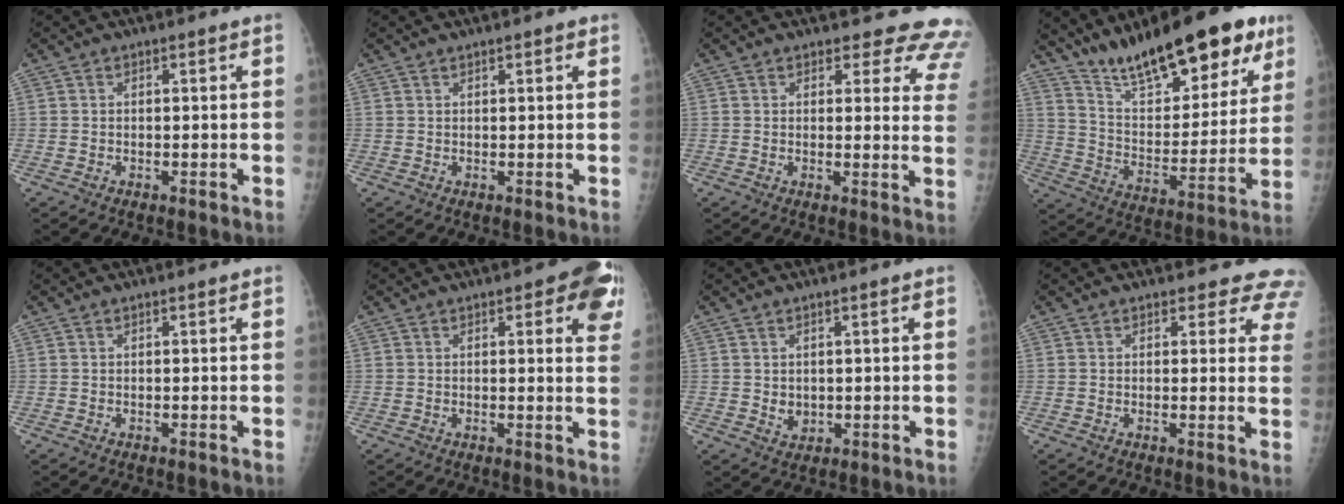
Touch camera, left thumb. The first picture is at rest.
{"total": 1.1, "force": [0.8, 0.4, 0.7], "torque": [-0.007, -0.002, 0.010]}
{"total": 11.9, "force": [10.9, 4.3, 2.5], "torque": [0.032, -0.071, 0.088]}
{"total": 23.7, "force": [16.5, 7.9, 15.1], "torque": [-0.191, -0.066, 0.268]}
{"total": 0.0}
{"total": 9.0, "force": [4.1, 3.1, 7.3], "torque": [-0.053, -0.011, 0.038]}
{"total": 2.3, "force": [0.3, 1.9, 1.3], "torque": [-0.015, -0.005, 0.014]}
{"total": 7.6, "force": [6.8, 3.3, 1.2], "torque": [0.043, -0.026, 0.047]}